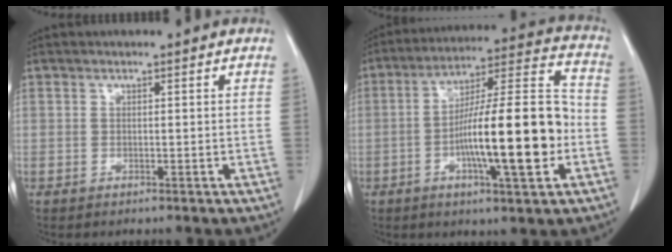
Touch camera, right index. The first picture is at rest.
{"total": 18.0, "force": [-3.9, 2.2, 17.4], "torque": [-0.288, 0.012, -0.063]}